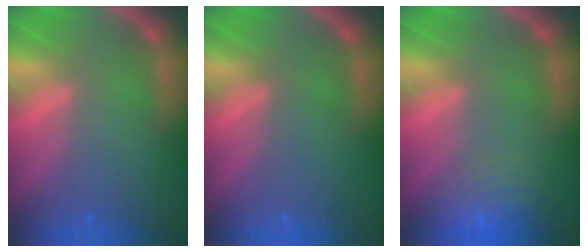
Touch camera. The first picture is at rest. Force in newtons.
{"total": 0.0}
{"total": 8.0}